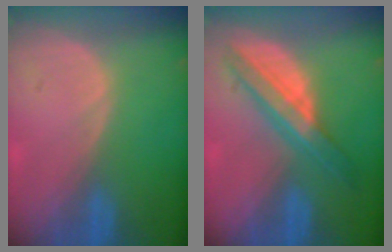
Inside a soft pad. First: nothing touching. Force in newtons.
{"total": 6.9, "press": 6.9, "slide": 0.2}